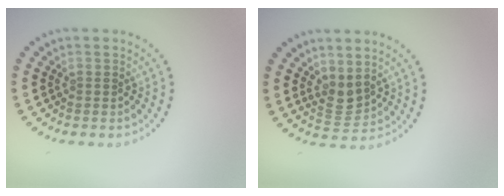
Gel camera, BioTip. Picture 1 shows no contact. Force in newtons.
{"total": 2.0, "press": 1.6, "slide": 1.2}